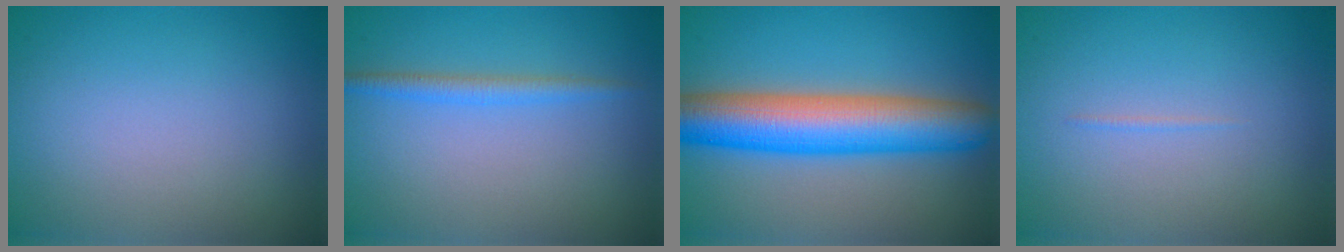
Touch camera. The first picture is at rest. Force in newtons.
{"total": 1.9, "press": 1.9, "slide": 0.0}
{"total": 9.9, "press": 9.9, "slide": 0.1}
{"total": 0.7, "press": 0.7, "slide": 0.2}